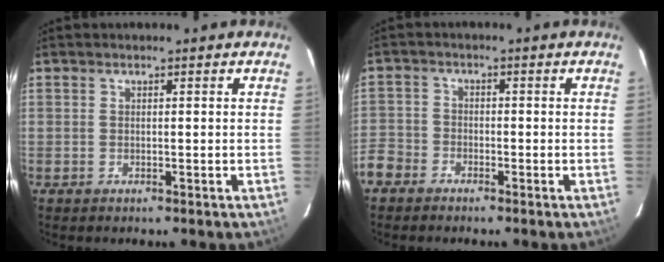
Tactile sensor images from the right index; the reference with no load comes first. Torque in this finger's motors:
{"motor_torque": [-0.32, -0.31, -0.56, -0.21]}